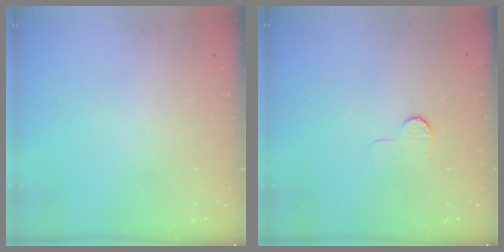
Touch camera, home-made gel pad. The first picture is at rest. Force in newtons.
{"total": 5.7, "press": 5.6, "slide": 0.6}